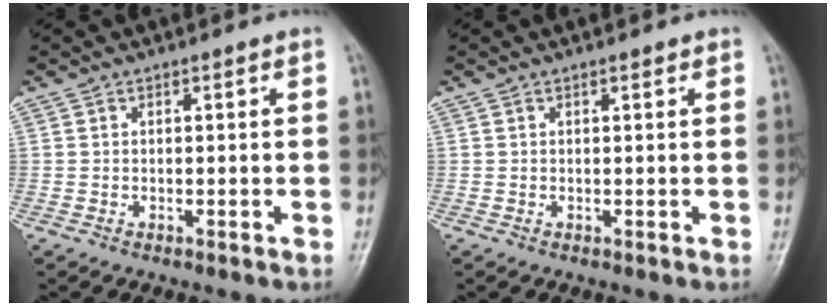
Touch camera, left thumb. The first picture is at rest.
{"total": 0.7, "force": [0.4, 0.2, 0.4], "torque": [-0.007, -0.001, 0.004]}